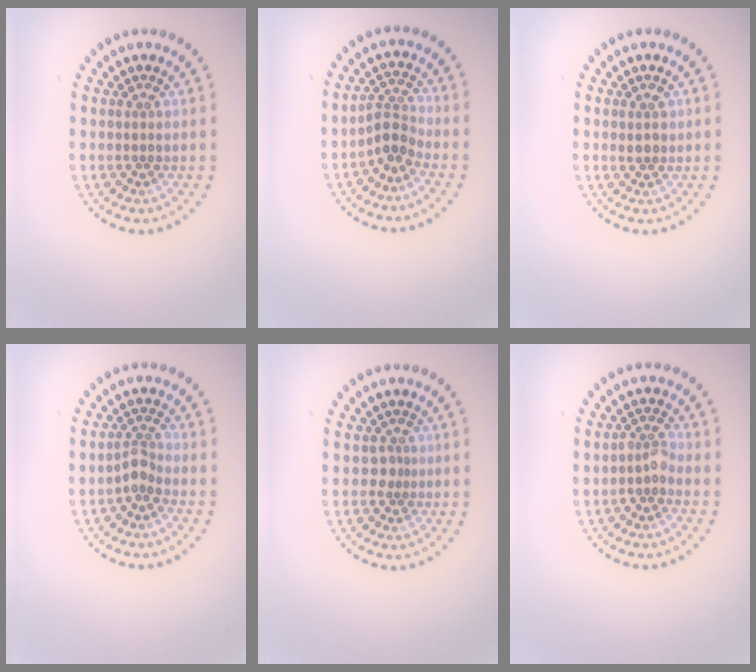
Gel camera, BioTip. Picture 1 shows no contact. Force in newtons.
{"total": 2.4, "press": 1.7, "slide": 1.7}
{"total": 1.5, "press": 1.3, "slide": 0.6}
{"total": 1.9, "press": 1.4, "slide": 1.3}
{"total": 1.1, "press": 0.7, "slide": 0.8}
{"total": 1.7, "press": 1.4, "slide": 1.0}